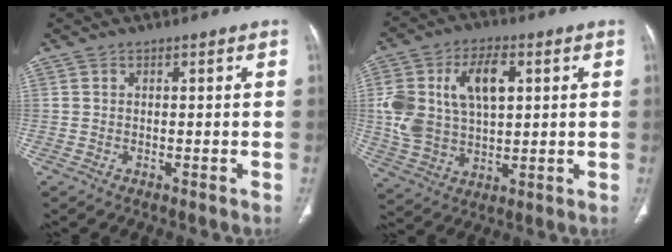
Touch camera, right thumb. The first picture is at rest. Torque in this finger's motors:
{"motor_torque": [0.94, 3.37, 1.07, 1.11, 0.21]}